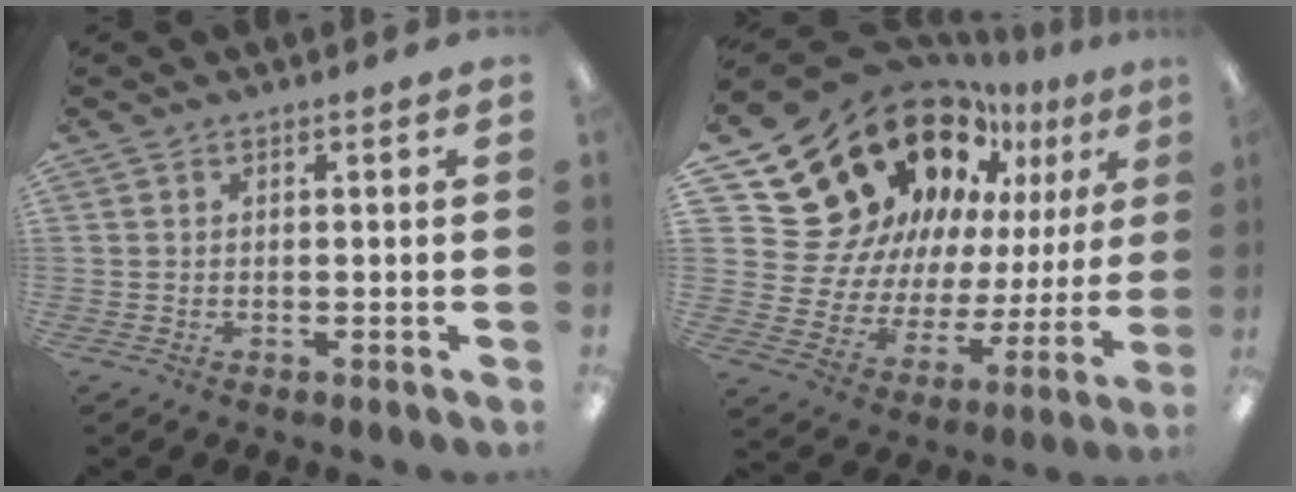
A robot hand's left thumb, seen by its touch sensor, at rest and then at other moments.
{"total": 24.7, "force": [16.9, 15.3, 9.7], "torque": [-0.171, -0.129, 0.339]}